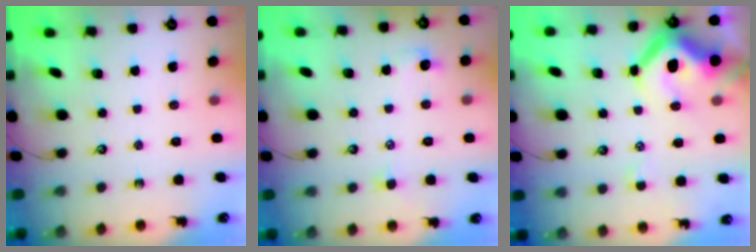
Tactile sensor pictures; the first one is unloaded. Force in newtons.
{"total": 1.4, "press": 1.3, "slide": 0.6}
{"total": 12.1, "press": 12.0, "slide": 2.0}